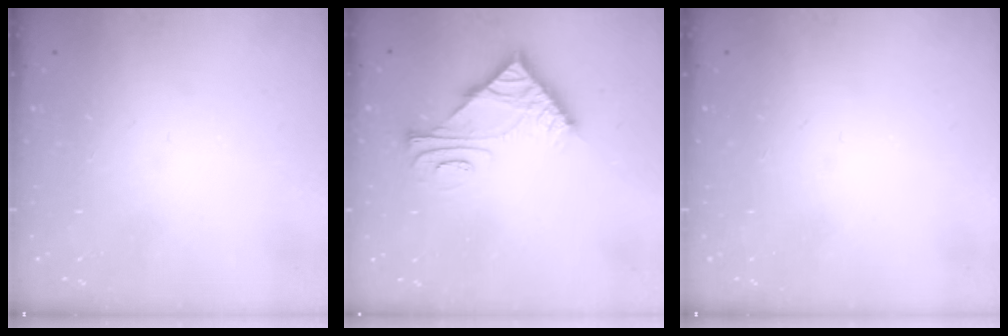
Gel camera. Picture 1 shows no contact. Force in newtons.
{"total": 6.8, "press": 6.8, "slide": 0.1}
{"total": 0.0}